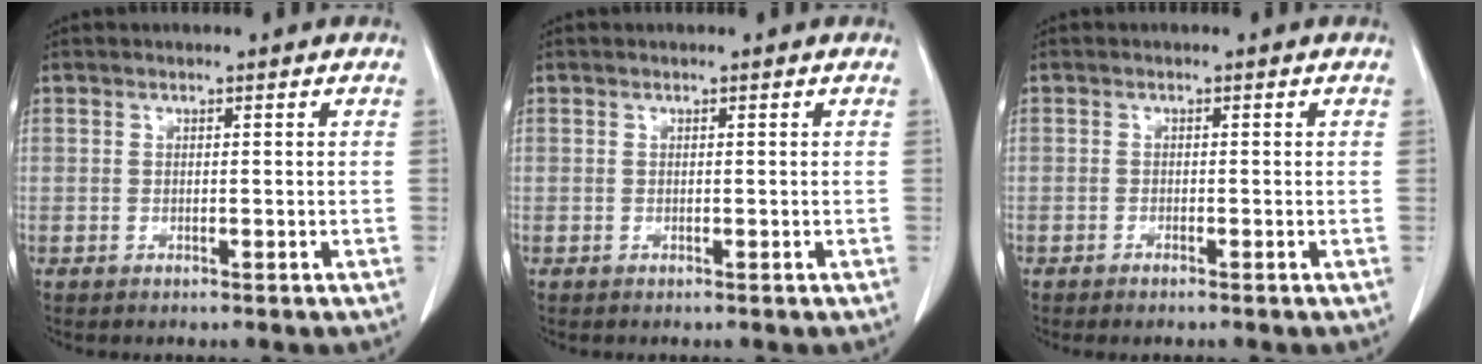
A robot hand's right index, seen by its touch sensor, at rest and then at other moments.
{"total": 0.0}
{"total": 0.9, "force": [-0.7, 0.2, 0.5], "torque": [-0.011, -0.001, -0.010]}